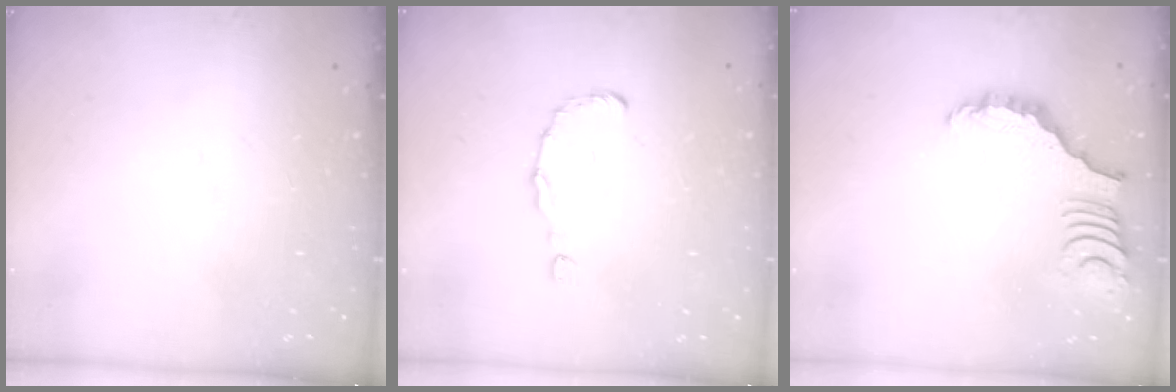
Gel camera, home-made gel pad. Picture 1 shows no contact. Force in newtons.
{"total": 1.5, "press": 1.5, "slide": 0.2}
{"total": 2.2, "press": 2.2, "slide": 0.3}